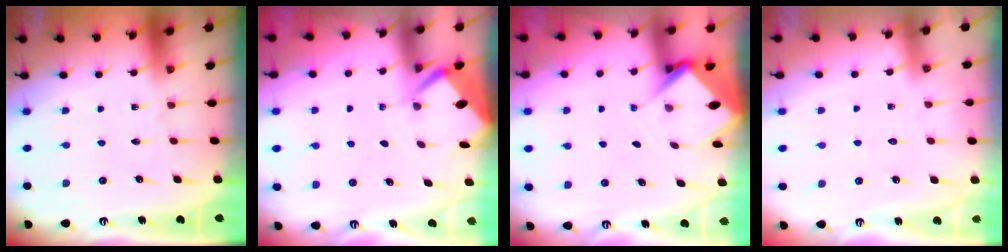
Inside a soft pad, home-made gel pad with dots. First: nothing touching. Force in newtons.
{"total": 2.7, "press": 2.7, "slide": 0.3}
{"total": 4.4, "press": 4.4, "slide": 0.4}
{"total": 2.8, "press": 2.8, "slide": 0.3}